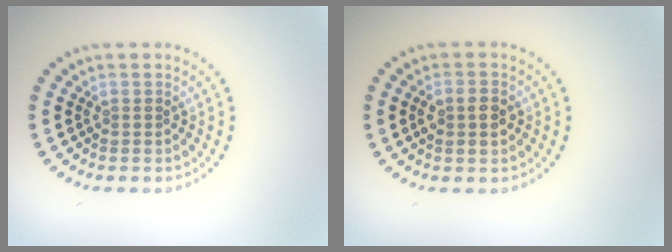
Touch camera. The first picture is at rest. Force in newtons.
{"total": 2.1, "press": 2.0, "slide": 0.1}